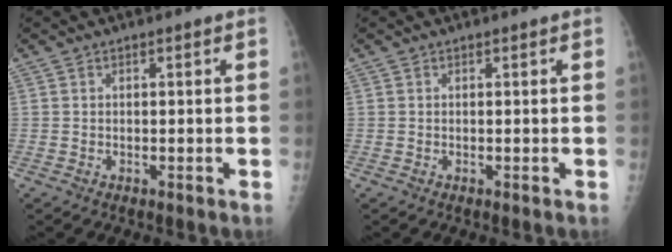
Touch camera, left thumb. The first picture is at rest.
{"total": 0.0}